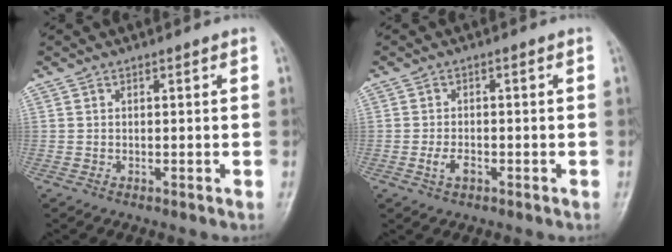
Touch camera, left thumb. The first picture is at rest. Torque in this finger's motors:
{"motor_torque": [0.01, 0.10, 0.38, 0.05, 0.01]}